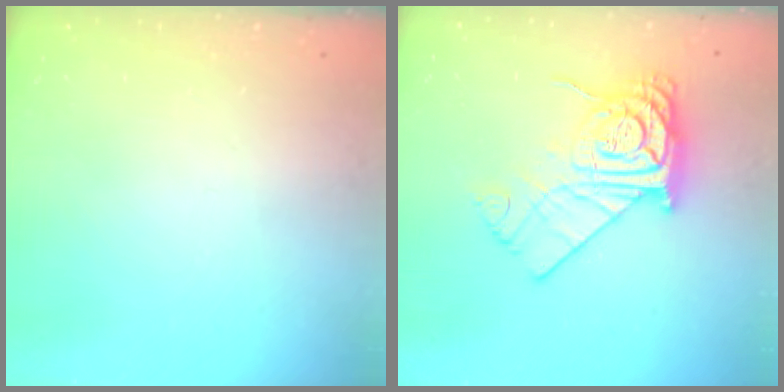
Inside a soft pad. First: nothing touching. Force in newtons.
{"total": 18.7, "press": 18.7, "slide": 1.0}